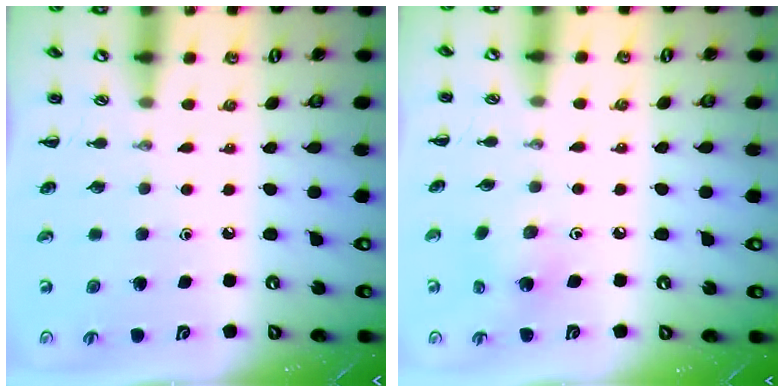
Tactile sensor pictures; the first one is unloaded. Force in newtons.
{"total": 2.7, "press": 2.7, "slide": 0.6}